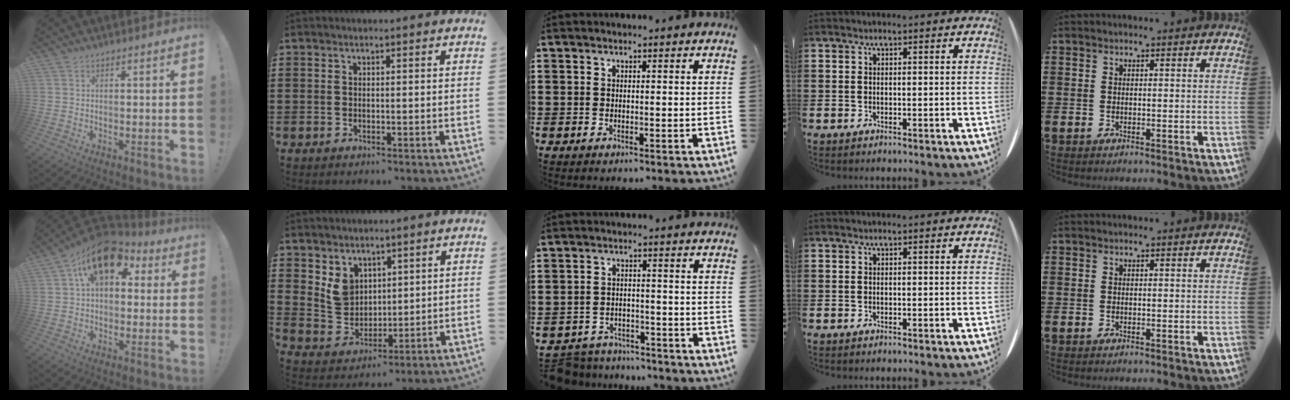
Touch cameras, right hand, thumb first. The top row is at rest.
{"thumb": {"total": 15.2, "force": [7.8, 9.0, 9.6], "torque": [-0.143, -0.038, 0.139]}, "index": {"total": 5.6, "force": [3.0, 4.4, 1.8], "torque": [-0.056, 0.007, 0.059]}, "middle": {"total": 4.5, "force": [-4.4, 0.9, -0.1], "torque": [-0.009, 0.005, -0.095]}}